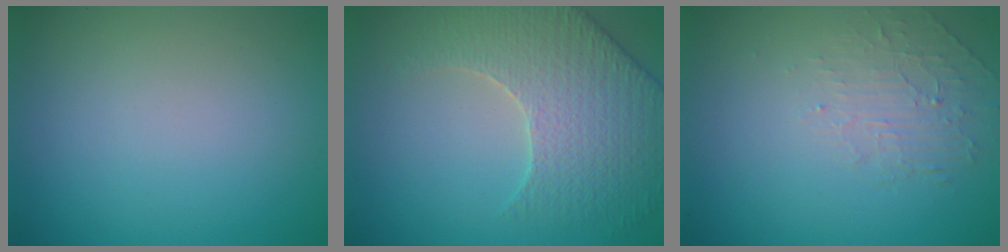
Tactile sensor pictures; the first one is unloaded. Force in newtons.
{"total": 4.9, "press": 4.8, "slide": 1.3}
{"total": 1.9, "press": 0.6, "slide": 1.8}